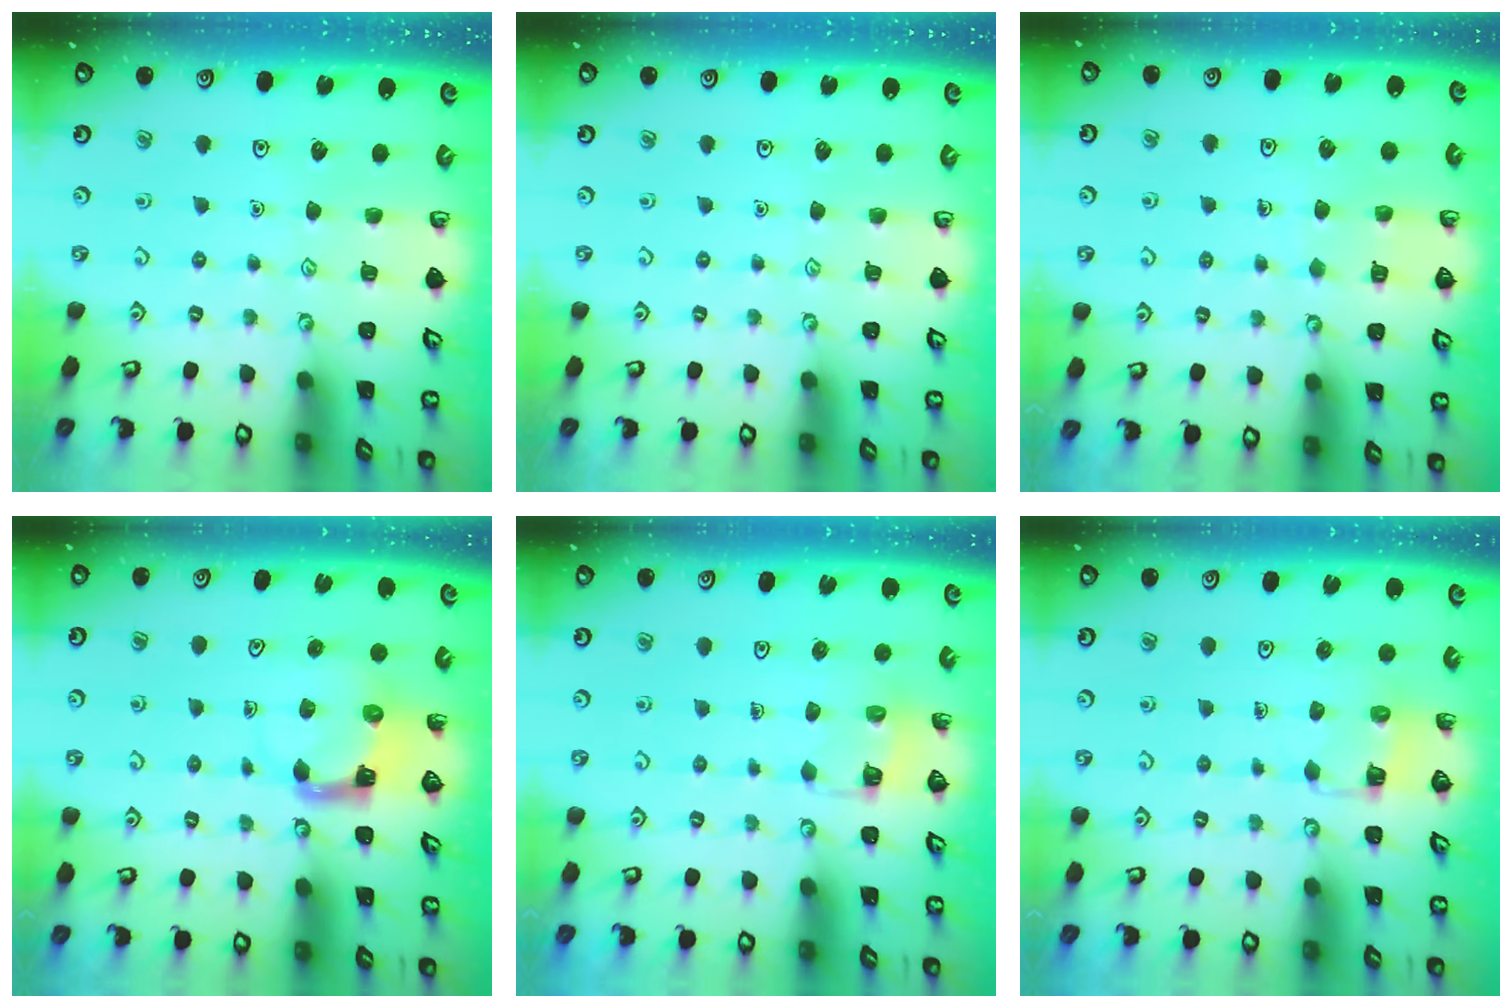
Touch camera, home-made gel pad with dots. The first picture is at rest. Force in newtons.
{"total": 0.0}
{"total": 3.6, "press": 3.6, "slide": 0.3}
{"total": 4.0, "press": 3.9, "slide": 0.7}
{"total": 2.8, "press": 2.8, "slide": 0.2}
{"total": 3.1, "press": 3.1, "slide": 0.2}